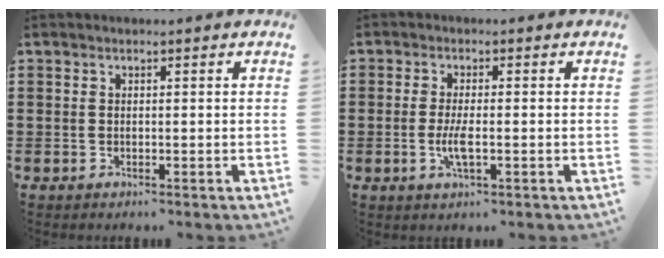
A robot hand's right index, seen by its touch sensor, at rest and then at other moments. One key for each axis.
{"total": 3.5, "fx": -0.9, "fy": 0.7, "fz": 3.3, "tx": -0.071, "ty": -0.006, "tz": -0.021}